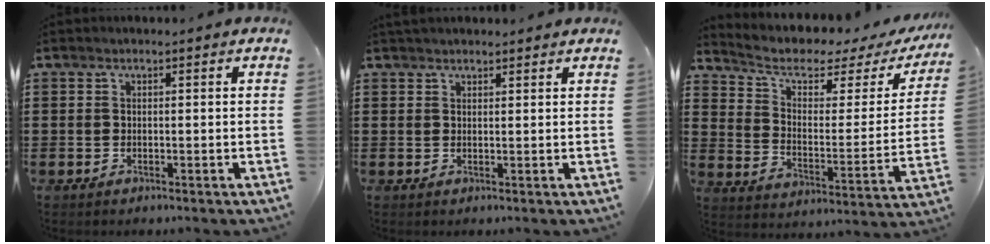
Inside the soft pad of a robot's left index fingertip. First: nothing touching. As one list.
[{"total": 1.4, "force": [1.3, 0.3, 0.3], "torque": [-0.008, 0.002, 0.026]}, {"total": 5.2, "force": [3.4, 2.2, 3.2], "torque": [-0.084, -0.021, 0.053]}]